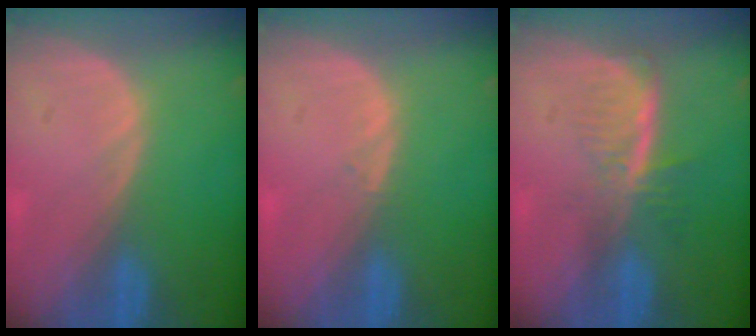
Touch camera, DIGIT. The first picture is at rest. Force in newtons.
{"total": 0.6, "press": 0.5, "slide": 0.4}
{"total": 6.0, "press": 5.2, "slide": 3.0}